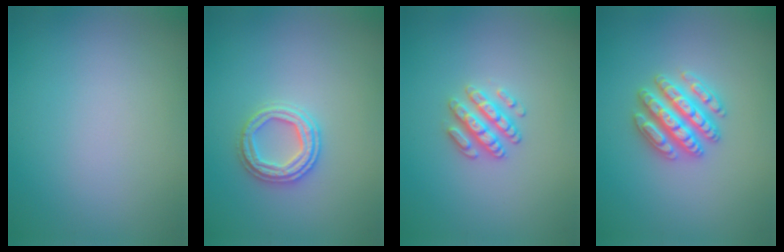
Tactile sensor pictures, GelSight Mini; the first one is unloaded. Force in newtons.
{"total": 2.7, "press": 2.7, "slide": 0.3}
{"total": 2.8, "press": 2.6, "slide": 0.9}
{"total": 4.6, "press": 4.6, "slide": 0.8}